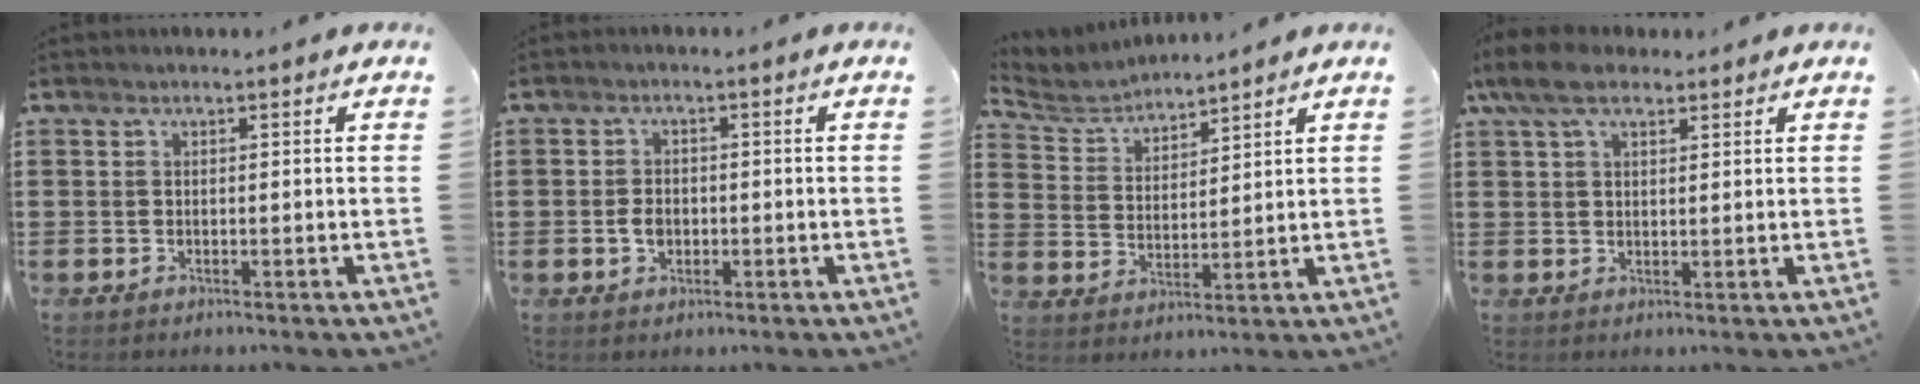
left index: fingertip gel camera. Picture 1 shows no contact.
{"total": 2.5, "force": [-0.4, 1.8, 1.7], "torque": [-0.043, 0.001, -0.011]}
{"total": 4.7, "force": [4.5, 1.3, 0.4], "torque": [-0.031, -0.016, 0.079]}
{"total": 6.5, "force": [4.3, 2.7, 4.0], "torque": [-0.090, 0.005, 0.080]}